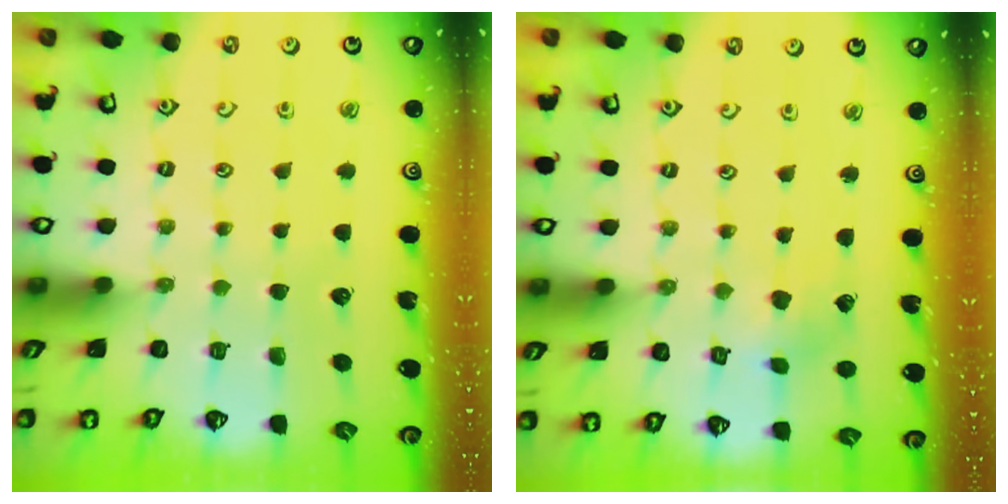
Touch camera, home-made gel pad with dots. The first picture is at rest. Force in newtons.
{"total": 2.5, "press": 2.5, "slide": 0.2}